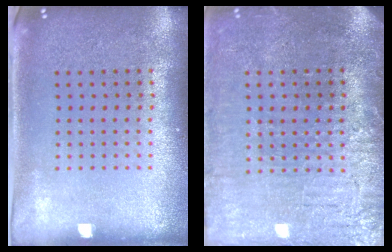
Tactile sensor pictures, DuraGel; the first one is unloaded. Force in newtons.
{"total": 4.1, "press": 3.7, "slide": 1.7}